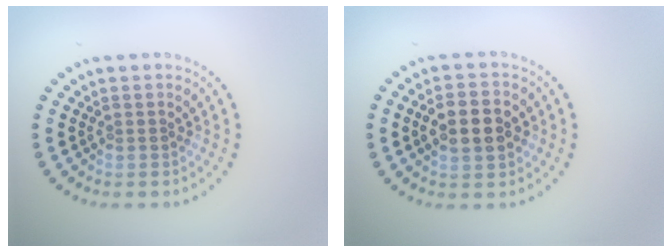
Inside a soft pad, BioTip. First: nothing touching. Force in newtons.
{"total": 4.6, "press": 4.6, "slide": 0.3}